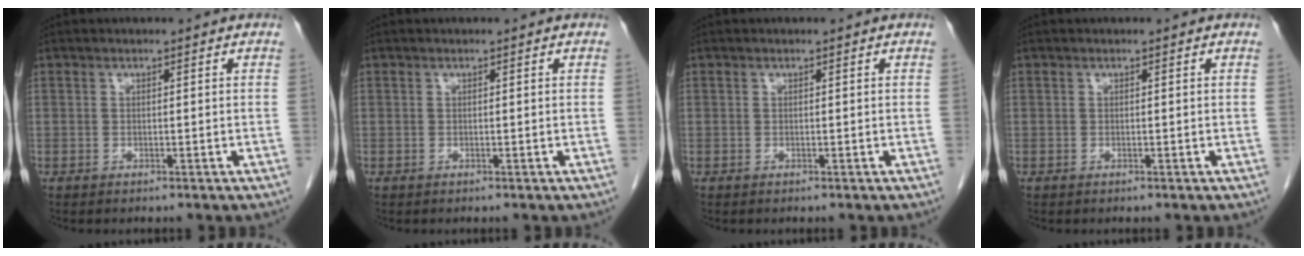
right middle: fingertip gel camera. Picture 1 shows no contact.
{"total": 0.0}
{"total": 0.0}
{"total": 0.0}